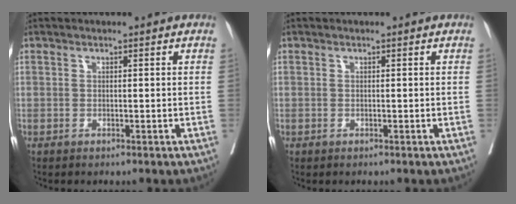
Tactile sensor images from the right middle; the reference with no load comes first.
{"total": 0.0}